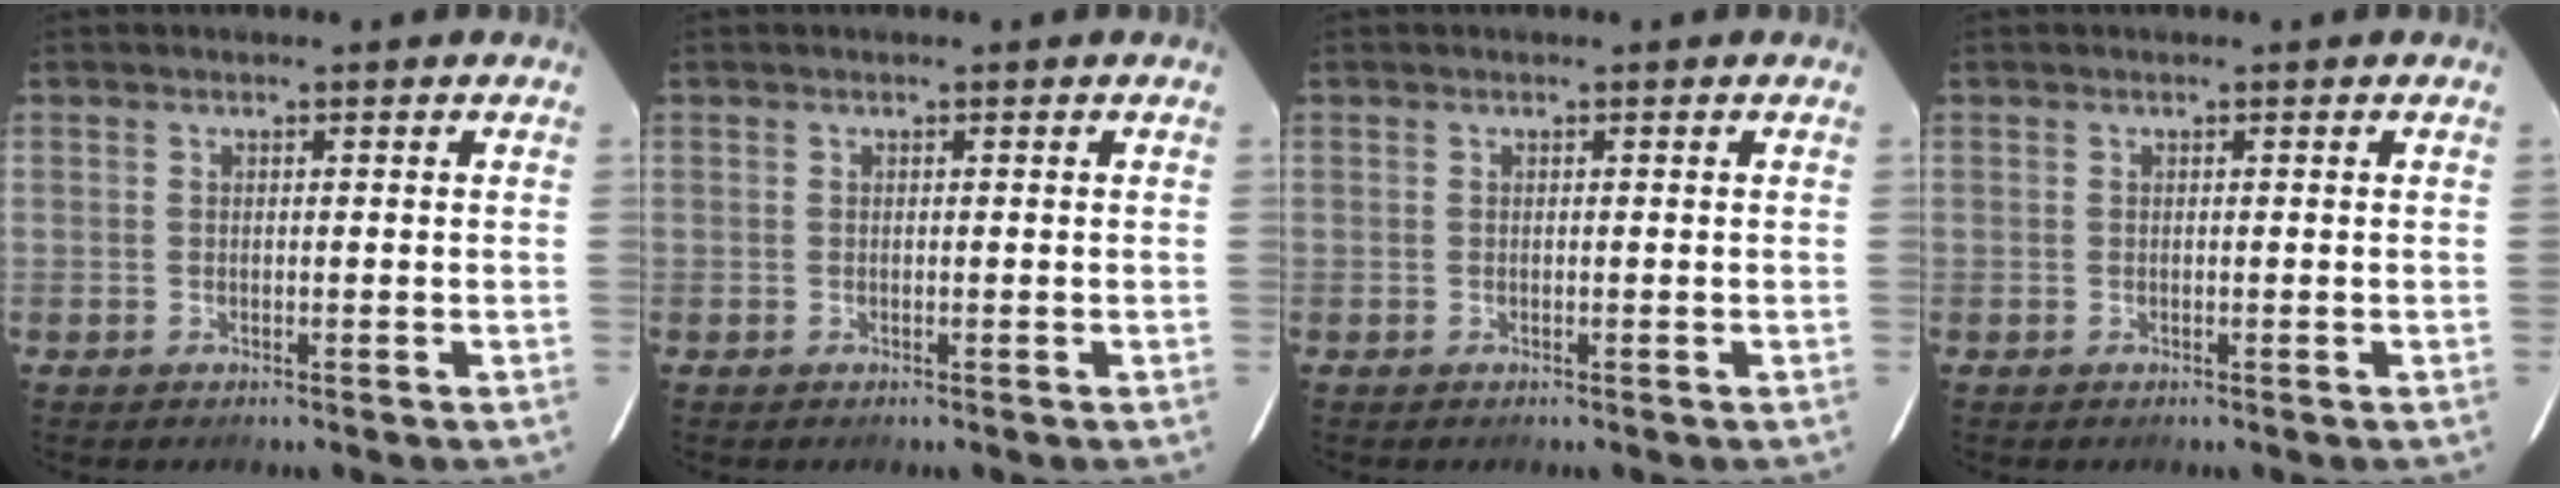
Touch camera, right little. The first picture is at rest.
{"total": 0.0}
{"total": 0.0}
{"total": 0.0}